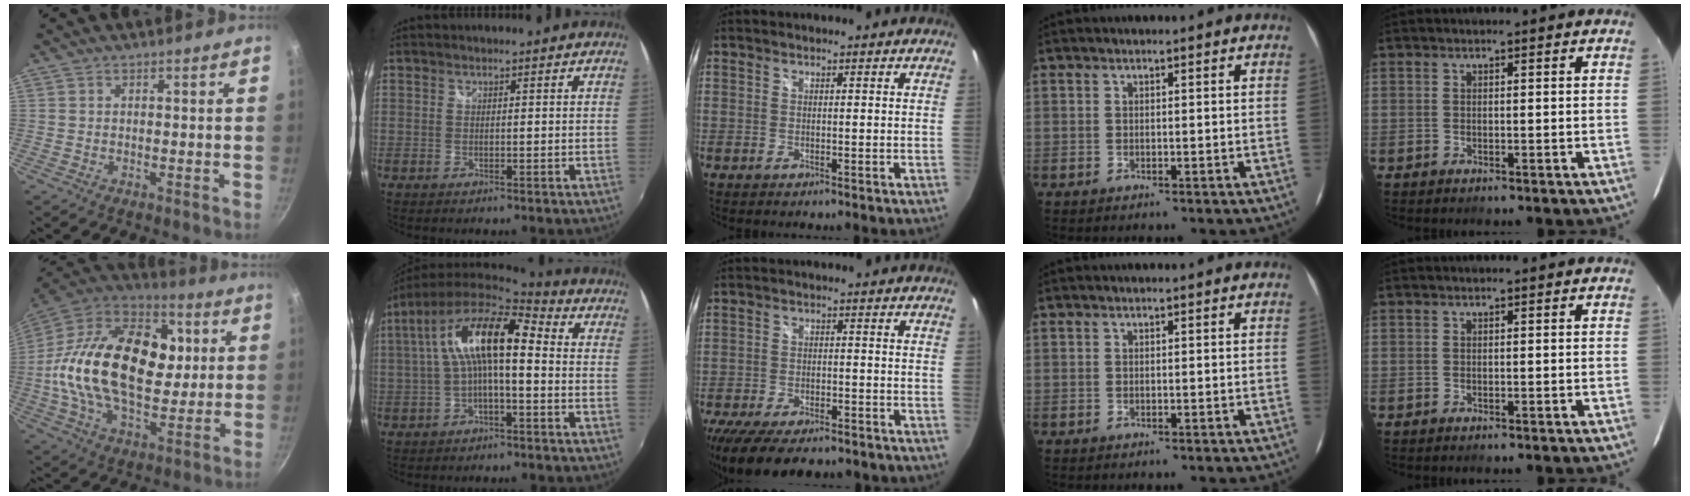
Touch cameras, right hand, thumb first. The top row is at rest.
{"thumb": {"total": 30.7, "force": [2.8, 19.1, 23.9], "torque": [-0.402, 0.026, 0.033]}, "index": {"total": 13.3, "force": [1.1, 4.3, 12.6], "torque": [-0.228, 0.026, 0.012]}, "middle": {"total": 16.5, "force": [-13.0, 5.7, 8.5], "torque": [-0.186, -0.041, -0.198]}}